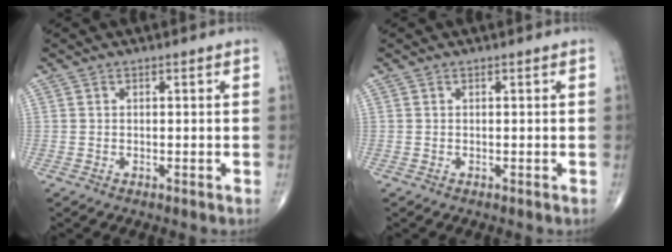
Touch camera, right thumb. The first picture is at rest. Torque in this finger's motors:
{"motor_torque": [-0.02, 0.01, 0.00, 0.00, 0.01]}